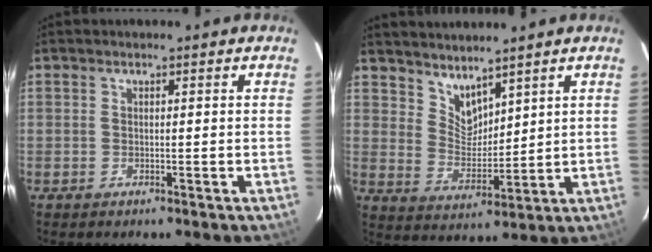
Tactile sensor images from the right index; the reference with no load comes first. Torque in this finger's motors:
{"motor_torque": [-0.27, 0.23, 0.00, 0.00]}